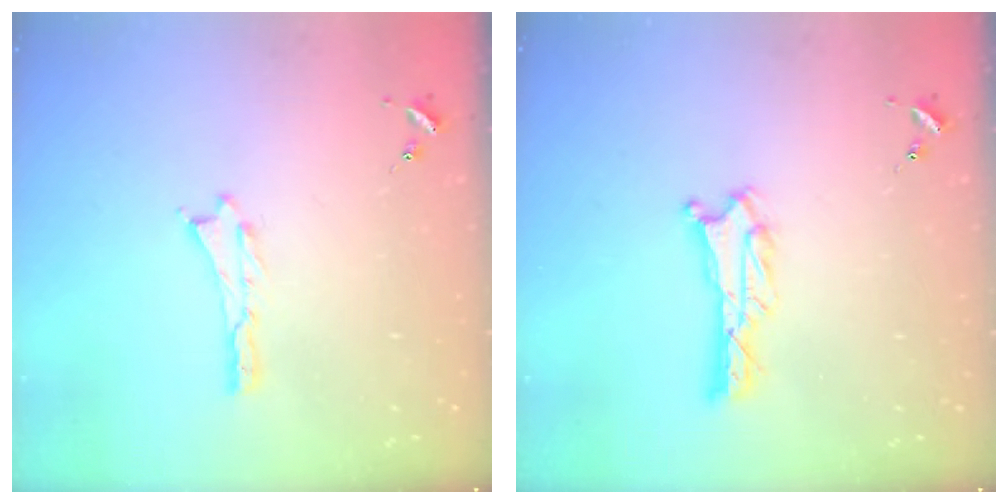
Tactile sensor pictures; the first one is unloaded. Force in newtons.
{"total": 0.7, "press": 0.7, "slide": 0.1}